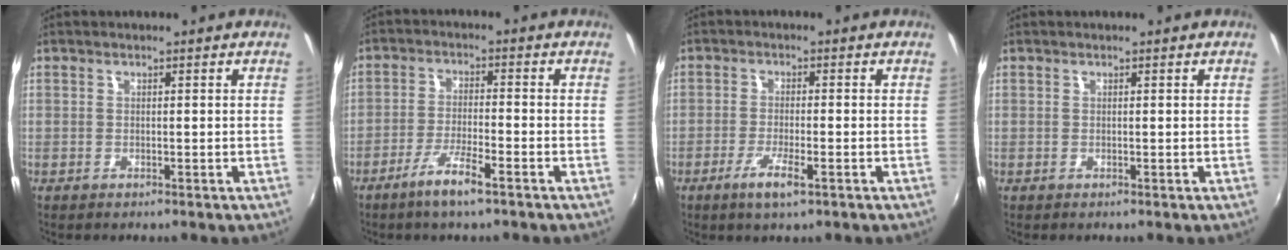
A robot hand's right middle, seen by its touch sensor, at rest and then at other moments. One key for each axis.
{"total": 6.2, "fx": -4.2, "fy": 0.6, "fz": 4.6, "tx": -0.100, "ty": -0.004, "tz": -0.079}
{"total": 5.0, "fx": -2.8, "fy": 0.7, "fz": 4.1, "tx": -0.089, "ty": -0.009, "tz": -0.052}
{"total": 0.0}